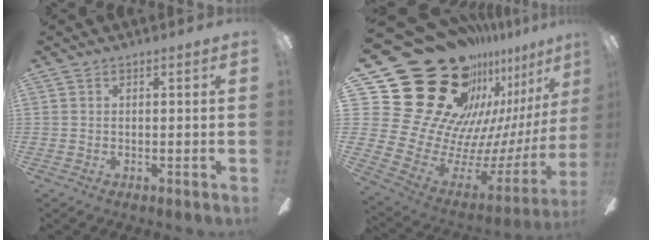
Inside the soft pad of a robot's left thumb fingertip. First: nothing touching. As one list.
[{"total": 35.8, "force": [20.4, 21.0, 20.7], "torque": [-0.309, -0.204, 0.446]}]